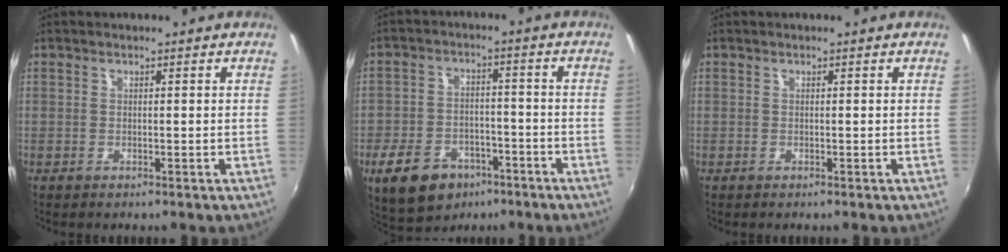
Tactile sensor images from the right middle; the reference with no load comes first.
{"total": 13.0, "force": [-7.6, 8.2, 6.5], "torque": [-0.159, 0.004, -0.113]}
{"total": 0.0}